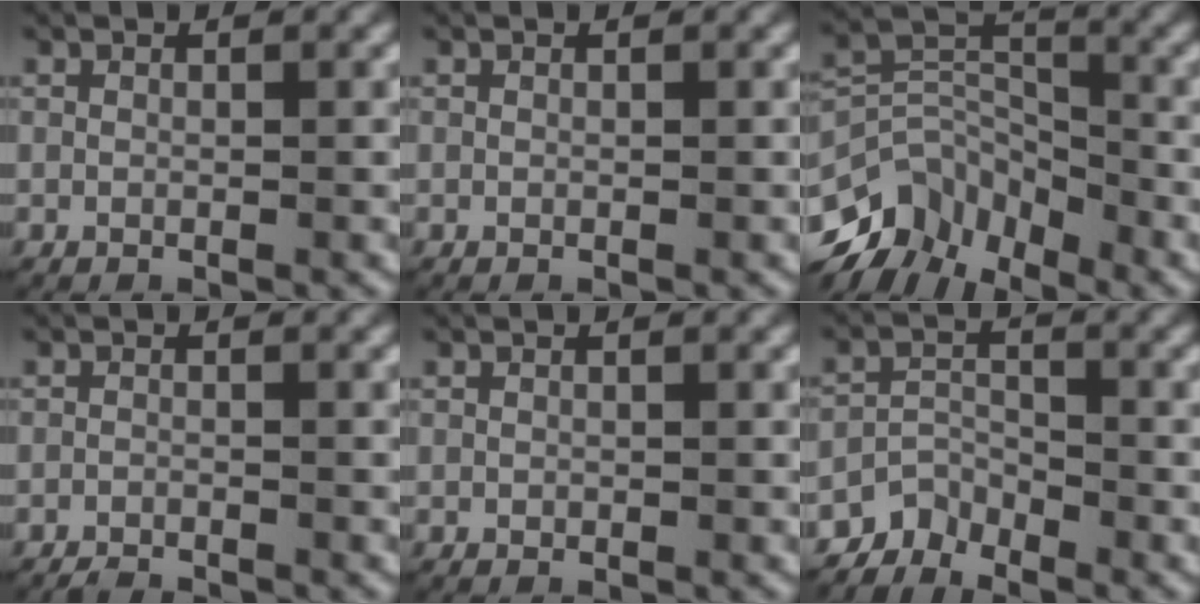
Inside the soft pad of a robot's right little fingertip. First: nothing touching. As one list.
[{"total": 0.0}, {"total": 11.1, "force": [-4.0, 8.4, 6.0], "torque": [-0.115, -0.033, -0.069]}, {"total": 1.7, "force": [-1.7, 0.2, 0.1], "torque": [-0.005, -0.007, -0.029]}, {"total": 0.0}, {"total": 6.0, "force": [-4.0, 3.9, 2.3], "torque": [-0.039, -0.006, -0.073]}]